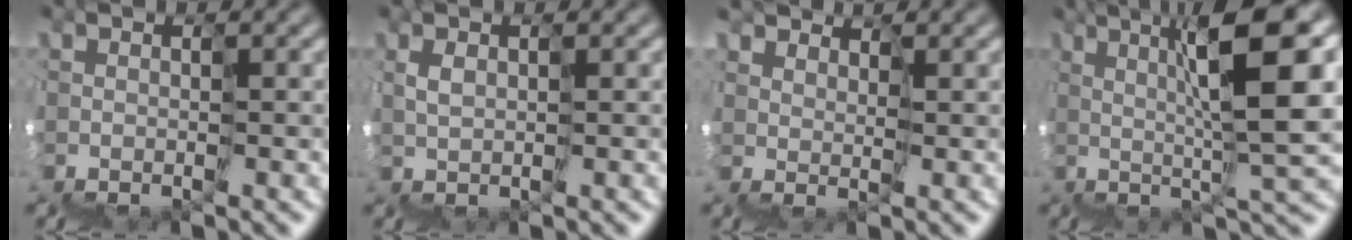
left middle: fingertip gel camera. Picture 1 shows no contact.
{"total": 1.0, "force": [0.8, -0.6, 0.3], "torque": [-0.016, 0.012, 0.014]}
{"total": 2.9, "force": [2.8, -0.2, -0.8], "torque": [0.011, 0.016, 0.054]}
{"total": 8.4, "force": [3.1, -0.5, 7.8], "torque": [-0.107, 0.036, 0.053]}